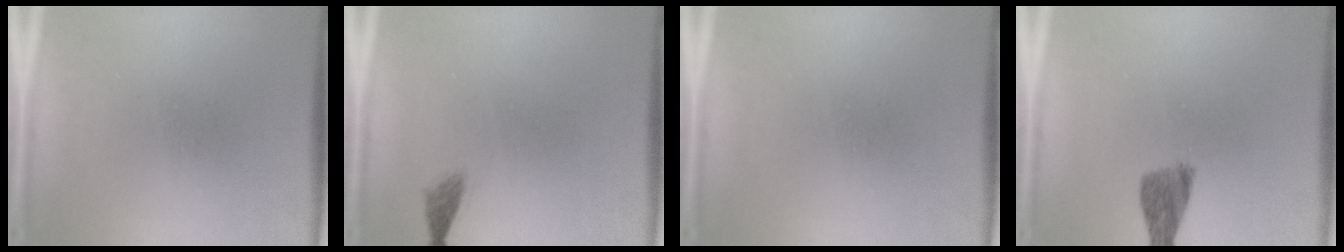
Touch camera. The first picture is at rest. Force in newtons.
{"total": 1.3}
{"total": 0.0}
{"total": 4.2}